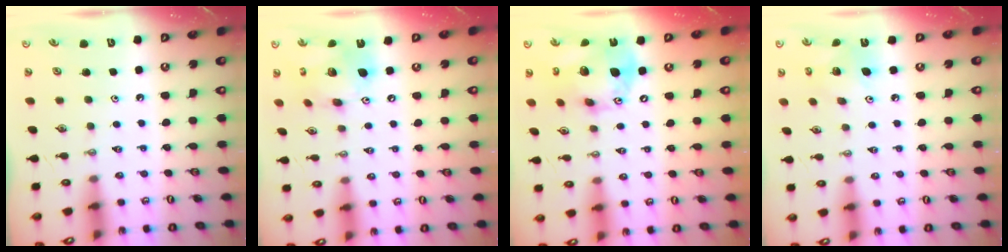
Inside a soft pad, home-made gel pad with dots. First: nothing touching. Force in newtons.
{"total": 15.6, "press": 15.6, "slide": 1.5}
{"total": 18.8, "press": 18.5, "slide": 3.3}
{"total": 9.2, "press": 9.2, "slide": 0.7}